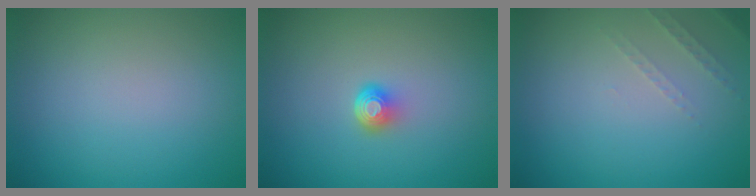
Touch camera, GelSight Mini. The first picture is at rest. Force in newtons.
{"total": 2.0, "press": 1.3, "slide": 1.6}
{"total": 1.3, "press": 1.2, "slide": 0.4}